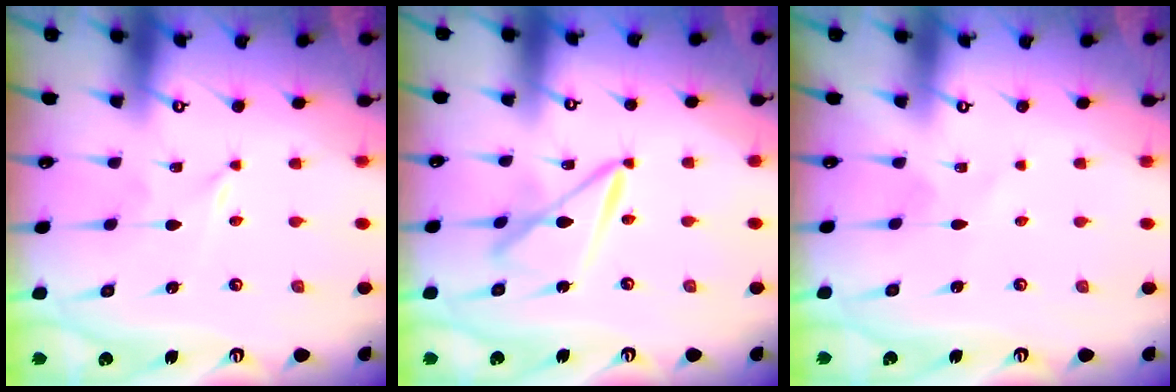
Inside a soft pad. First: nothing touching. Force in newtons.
{"total": 9.1, "press": 9.1, "slide": 0.8}
{"total": 2.5, "press": 2.5, "slide": 0.2}